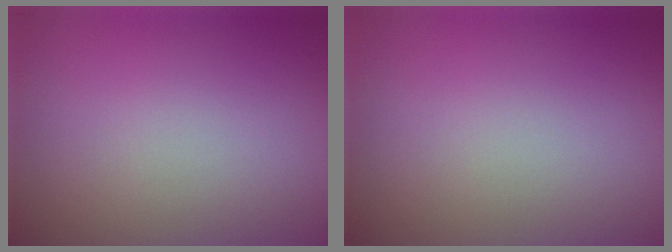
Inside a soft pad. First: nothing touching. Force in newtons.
{"total": 0.0}